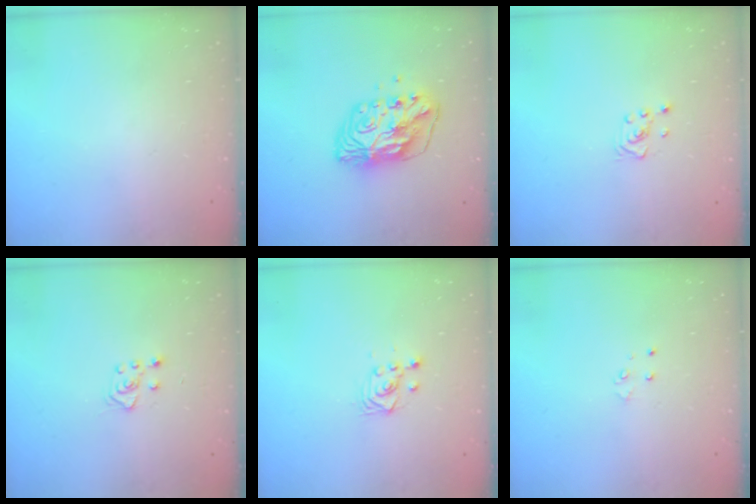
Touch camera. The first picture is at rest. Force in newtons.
{"total": 11.3, "press": 11.2, "slide": 1.6}
{"total": 2.6, "press": 2.4, "slide": 1.0}
{"total": 4.9, "press": 4.8, "slide": 0.8}
{"total": 2.9, "press": 2.9, "slide": 0.6}
{"total": 3.3, "press": 3.2, "slide": 0.4}